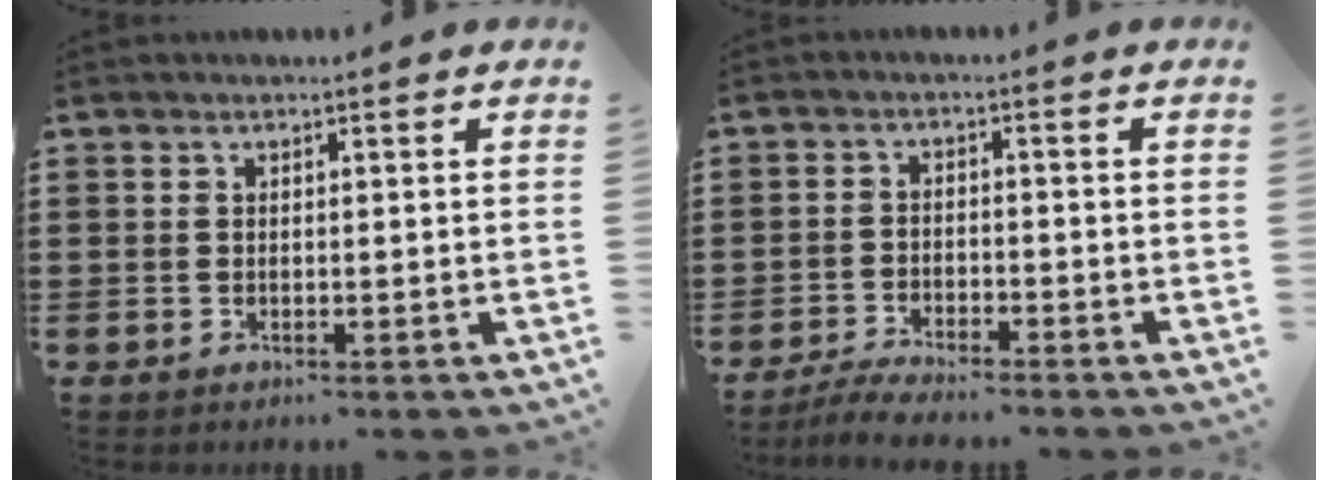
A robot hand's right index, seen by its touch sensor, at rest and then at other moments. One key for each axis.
{"total": 3.4, "fx": -3.4, "fy": 0.0, "fz": 0.5, "tx": -0.011, "ty": 0.003, "tz": -0.070}